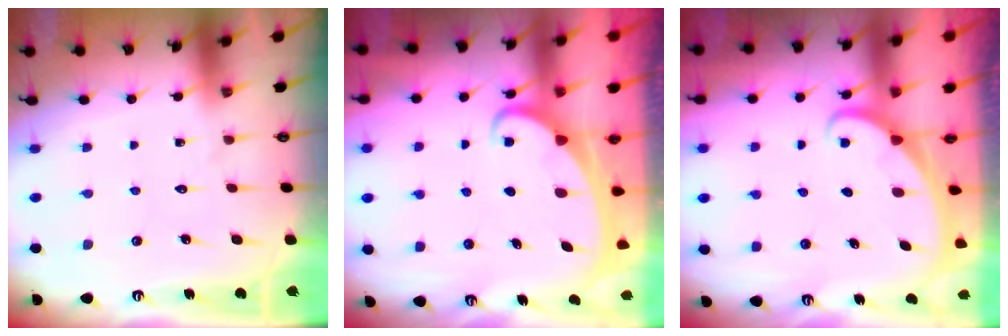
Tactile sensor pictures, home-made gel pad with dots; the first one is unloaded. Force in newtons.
{"total": 2.0, "press": 2.0, "slide": 0.2}
{"total": 1.7, "press": 1.7, "slide": 0.1}